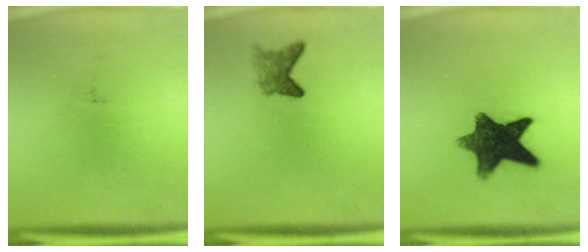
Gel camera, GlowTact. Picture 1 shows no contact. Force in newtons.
{"total": 2.5}
{"total": 11.8}